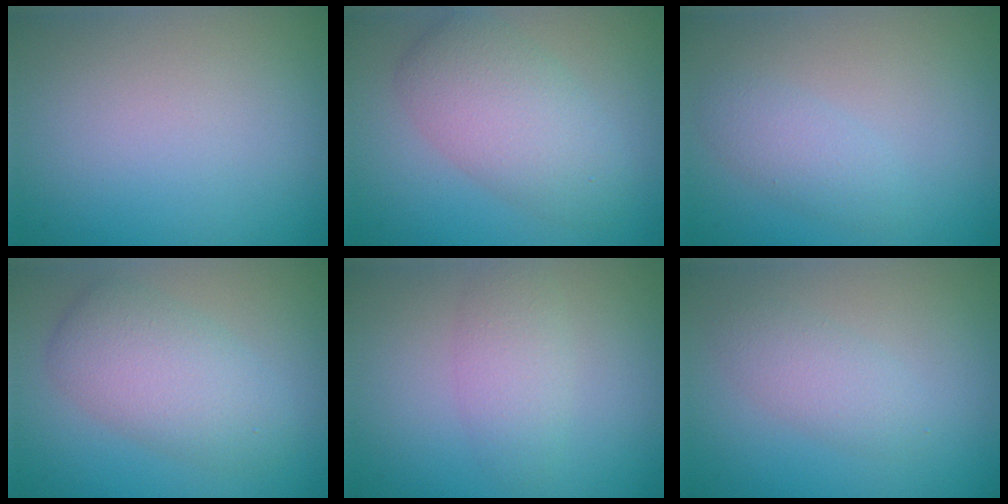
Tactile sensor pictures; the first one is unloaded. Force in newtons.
{"total": 5.2, "press": 5.2, "slide": 0.1}
{"total": 1.9, "press": 1.9, "slide": 0.1}
{"total": 5.2, "press": 5.2, "slide": 0.2}
{"total": 2.5, "press": 2.5, "slide": 0.2}
{"total": 2.2, "press": 2.2, "slide": 0.1}